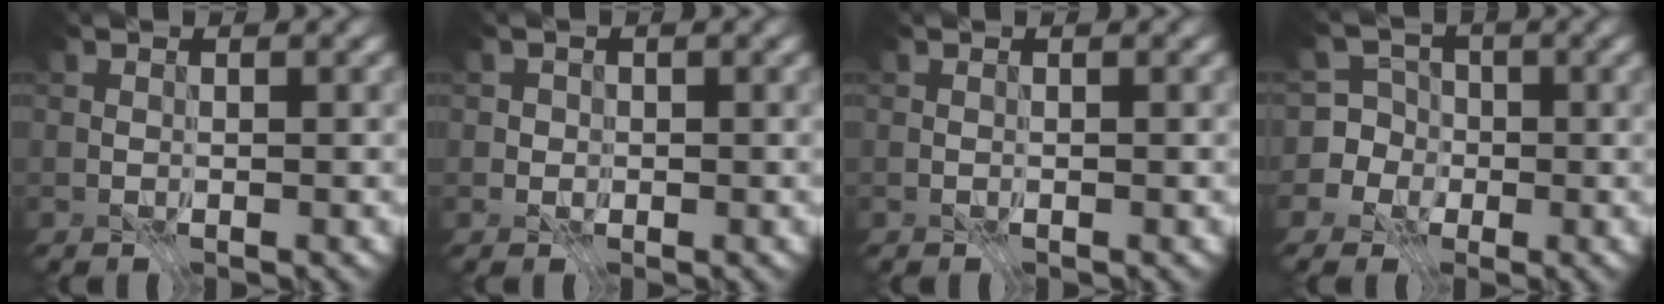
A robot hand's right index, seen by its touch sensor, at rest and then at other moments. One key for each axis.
{"total": 1.0, "fx": -0.1, "fy": 1.0, "fz": 0.3, "tx": -0.005, "ty": -0.006, "tz": 0.008}
{"total": 0.0}
{"total": 6.4, "fx": -1.4, "fy": 6.1, "fz": 1.1, "tx": -0.018, "ty": 0.020, "tz": -0.056}